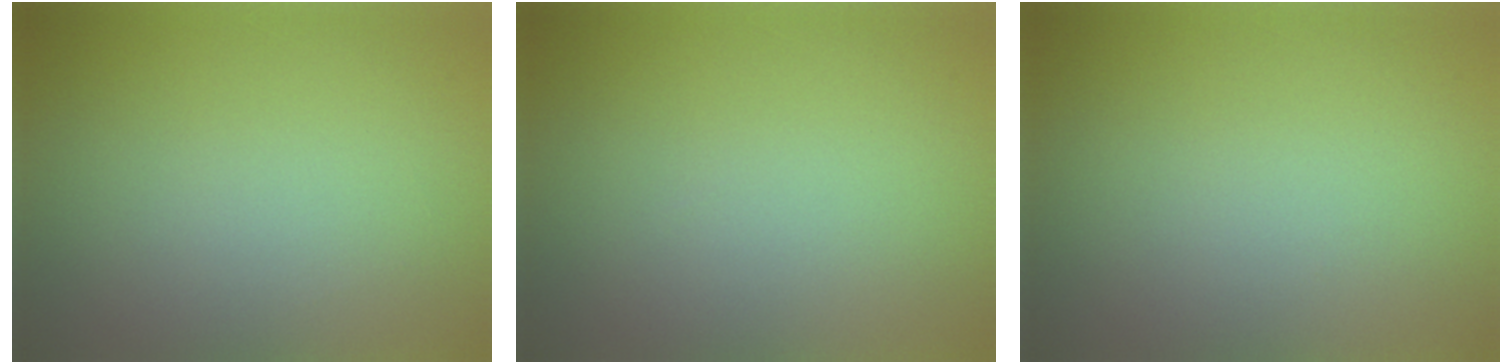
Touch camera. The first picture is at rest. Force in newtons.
{"total": 0.0}
{"total": 0.0}